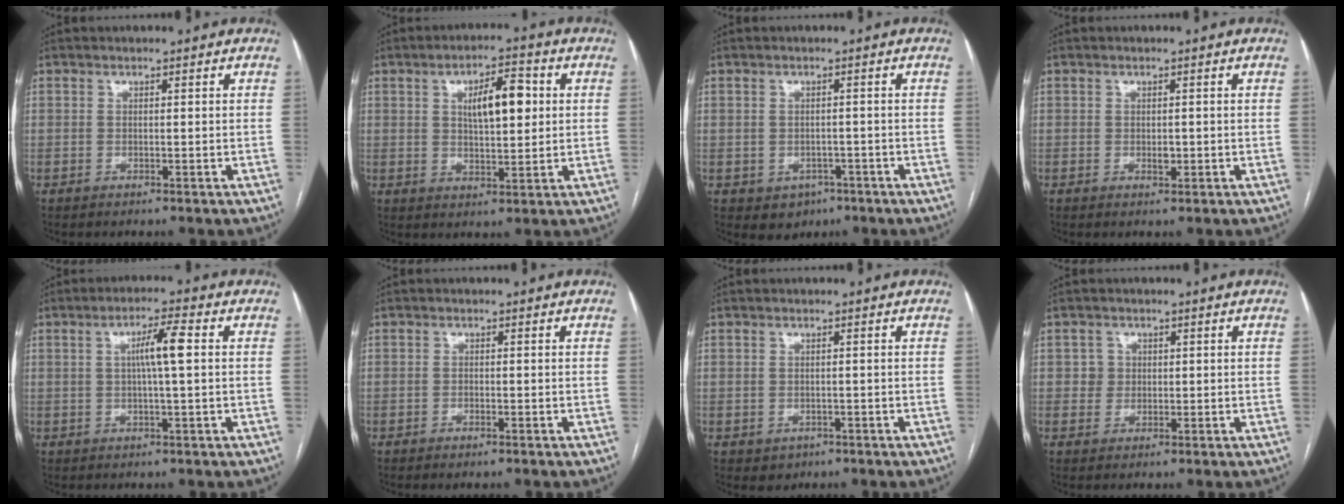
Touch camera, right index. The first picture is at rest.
{"total": 8.0, "force": [2.0, 2.7, 7.3], "torque": [-0.119, 0.012, 0.035]}
{"total": 3.5, "force": [-1.6, 2.9, 1.2], "torque": [-0.009, 0.005, -0.010]}
{"total": 1.2, "force": [-0.1, 0.7, 0.9], "torque": [-0.013, -0.002, 0.000]}
{"total": 5.3, "force": [0.7, 0.0, 5.2], "torque": [-0.094, 0.007, 0.012]}
{"total": 0.8, "force": [-0.6, 0.1, 0.5], "torque": [-0.006, 0.000, -0.008]}
{"total": 1.8, "force": [-0.7, 1.5, 0.5], "torque": [-0.004, 0.002, -0.001]}
{"total": 2.1, "force": [0.5, 2.1, 0.1], "torque": [0.007, 0.002, 0.005]}